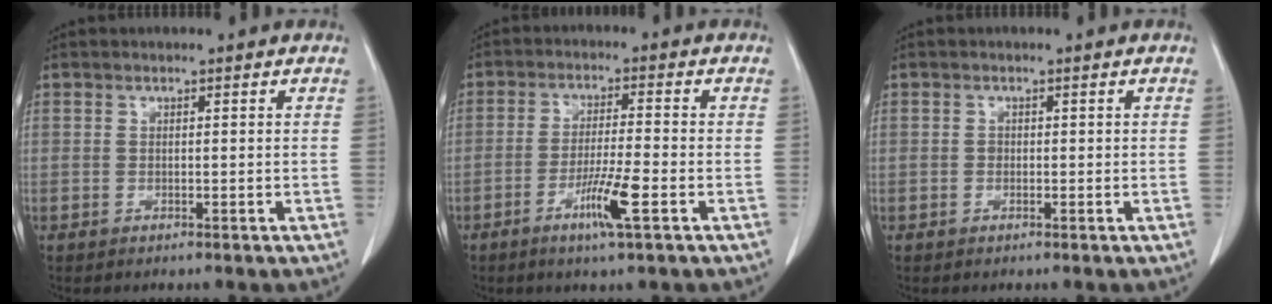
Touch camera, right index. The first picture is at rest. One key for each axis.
{"total": 6.7, "fx": -3.0, "fy": -0.5, "fz": 6.0, "tx": -0.111, "ty": -0.012, "tz": -0.057}
{"total": 0.6, "fx": -0.1, "fy": 0.5, "fz": 0.2, "tx": 0.002, "ty": 0.004, "tz": -0.003}